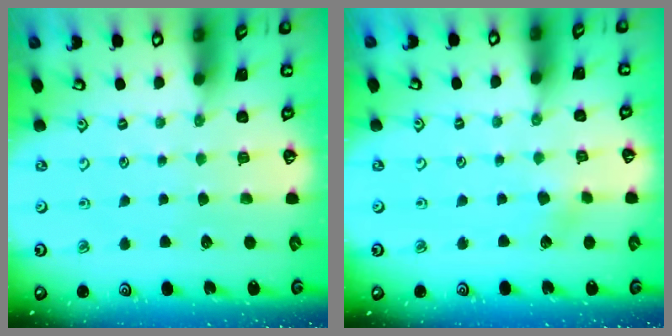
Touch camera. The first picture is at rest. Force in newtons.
{"total": 2.0, "press": 1.9, "slide": 0.3}